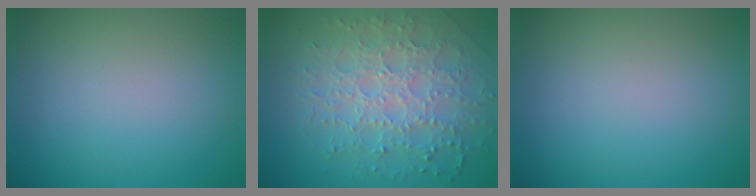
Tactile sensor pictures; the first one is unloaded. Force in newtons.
{"total": 7.3, "press": 5.2, "slide": 5.1}
{"total": 0.0}